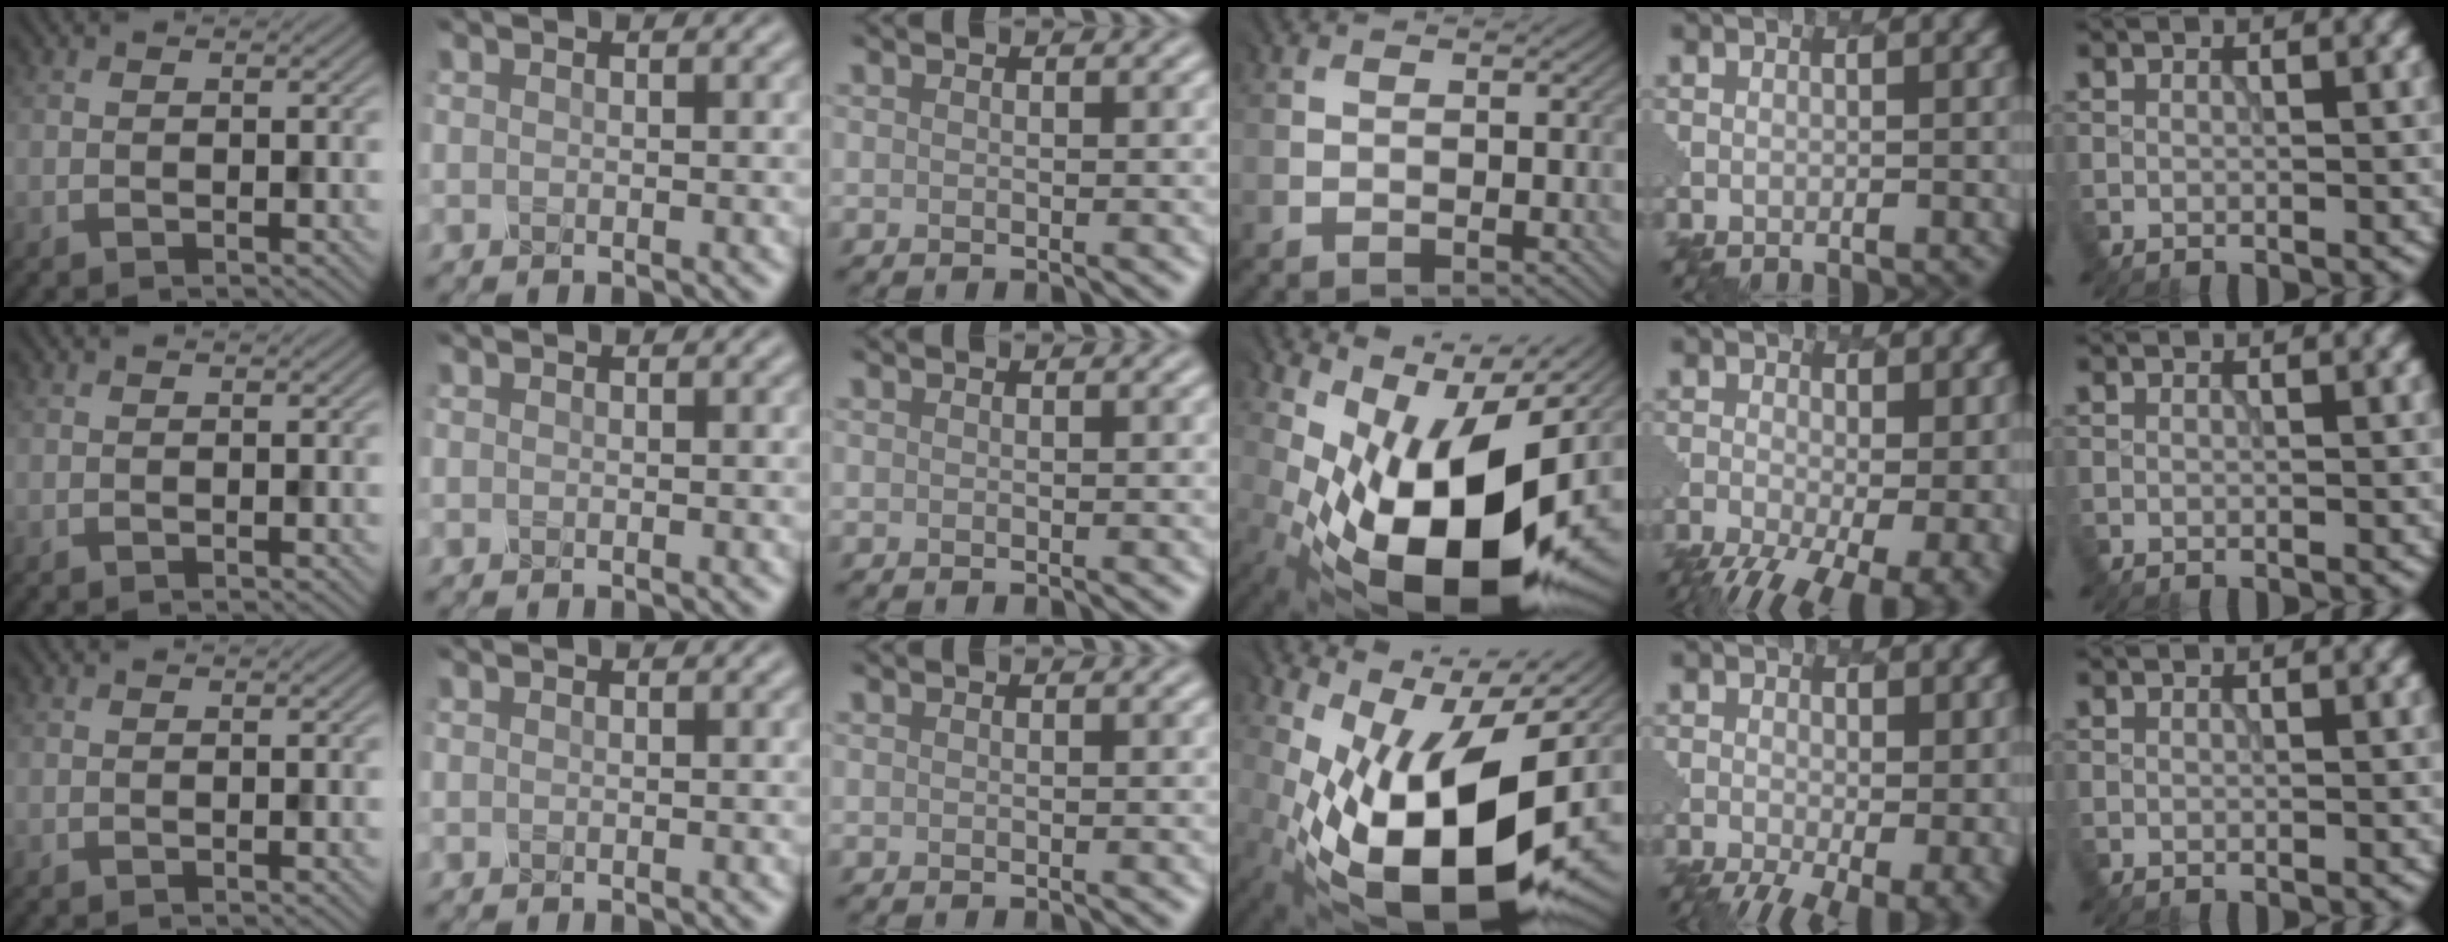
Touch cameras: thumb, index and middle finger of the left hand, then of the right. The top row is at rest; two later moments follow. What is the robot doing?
{"motion": "dispense", "object": "toothpaste"}